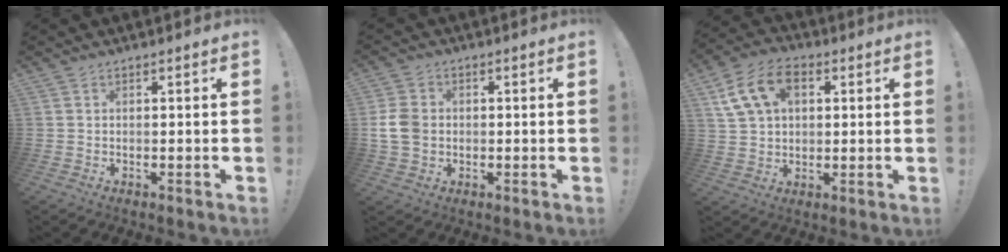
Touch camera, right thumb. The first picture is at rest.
{"total": 8.2, "force": [-0.2, 6.5, 4.9], "torque": [-0.099, 0.008, 0.000]}
{"total": 13.4, "force": [4.9, 9.3, 8.3], "torque": [-0.144, -0.007, 0.099]}